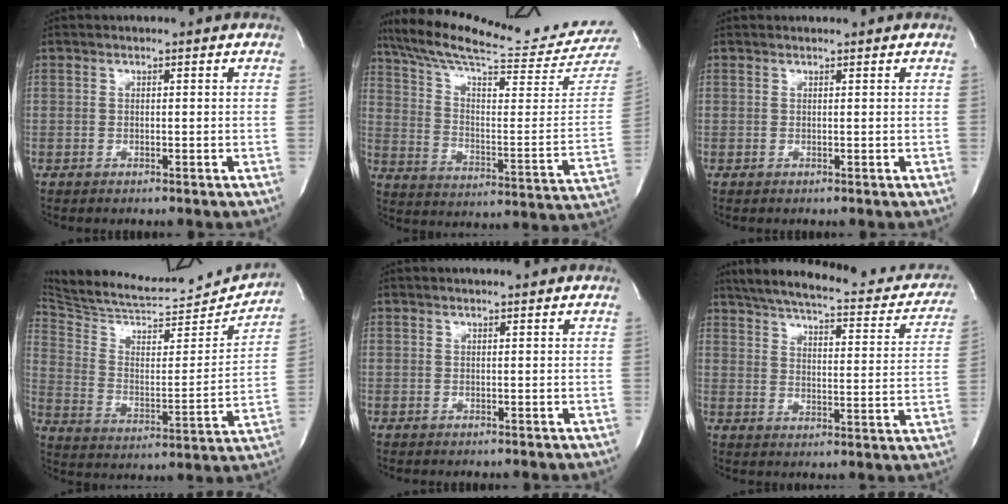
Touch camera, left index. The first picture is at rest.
{"total": 24.3, "force": [22.7, -0.5, 8.6], "torque": [-0.150, -0.094, 0.315]}
{"total": 0.6, "force": [0.6, 0.0, 0.0], "torque": [-0.004, 0.006, 0.013]}
{"total": 22.2, "force": [21.6, 2.0, 4.9], "torque": [-0.086, -0.053, 0.315]}
{"total": 1.7, "force": [1.5, -0.2, 0.6], "torque": [-0.010, 0.009, 0.022]}
{"total": 26.3, "force": [22.5, 6.7, 12.0], "torque": [-0.183, -0.014, 0.274]}